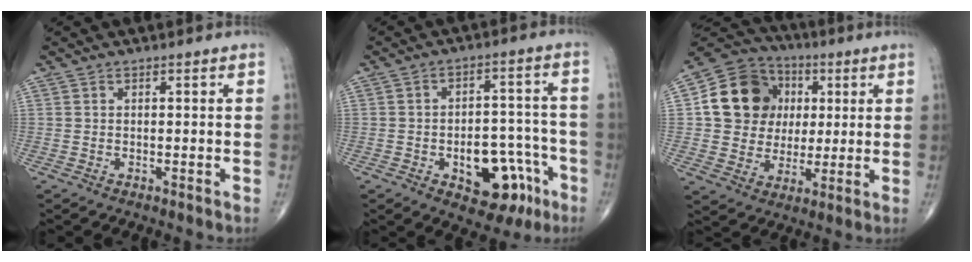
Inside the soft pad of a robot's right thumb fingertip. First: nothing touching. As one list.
[{"total": 13.4, "force": [-5.8, 7.8, 9.2], "torque": [-0.085, 0.051, -0.068]}, {"total": 15.9, "force": [3.1, 13.8, 7.2], "torque": [-0.095, 0.010, 0.055]}]